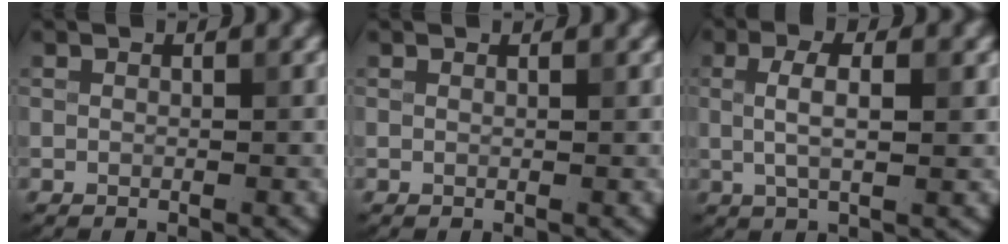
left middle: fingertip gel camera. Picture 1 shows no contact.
{"total": 1.0, "force": [0.9, 0.2, 0.3], "torque": [-0.002, -0.001, 0.004]}
{"total": 3.2, "force": [0.4, 0.8, 3.1], "torque": [-0.060, 0.003, 0.006]}